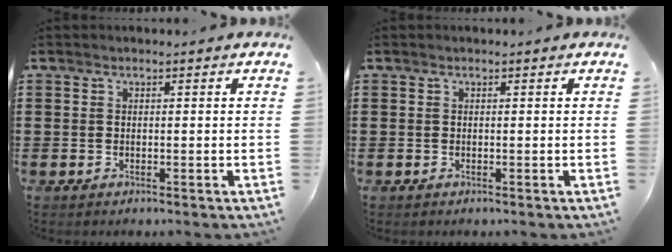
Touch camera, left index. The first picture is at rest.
{"total": 0.0}